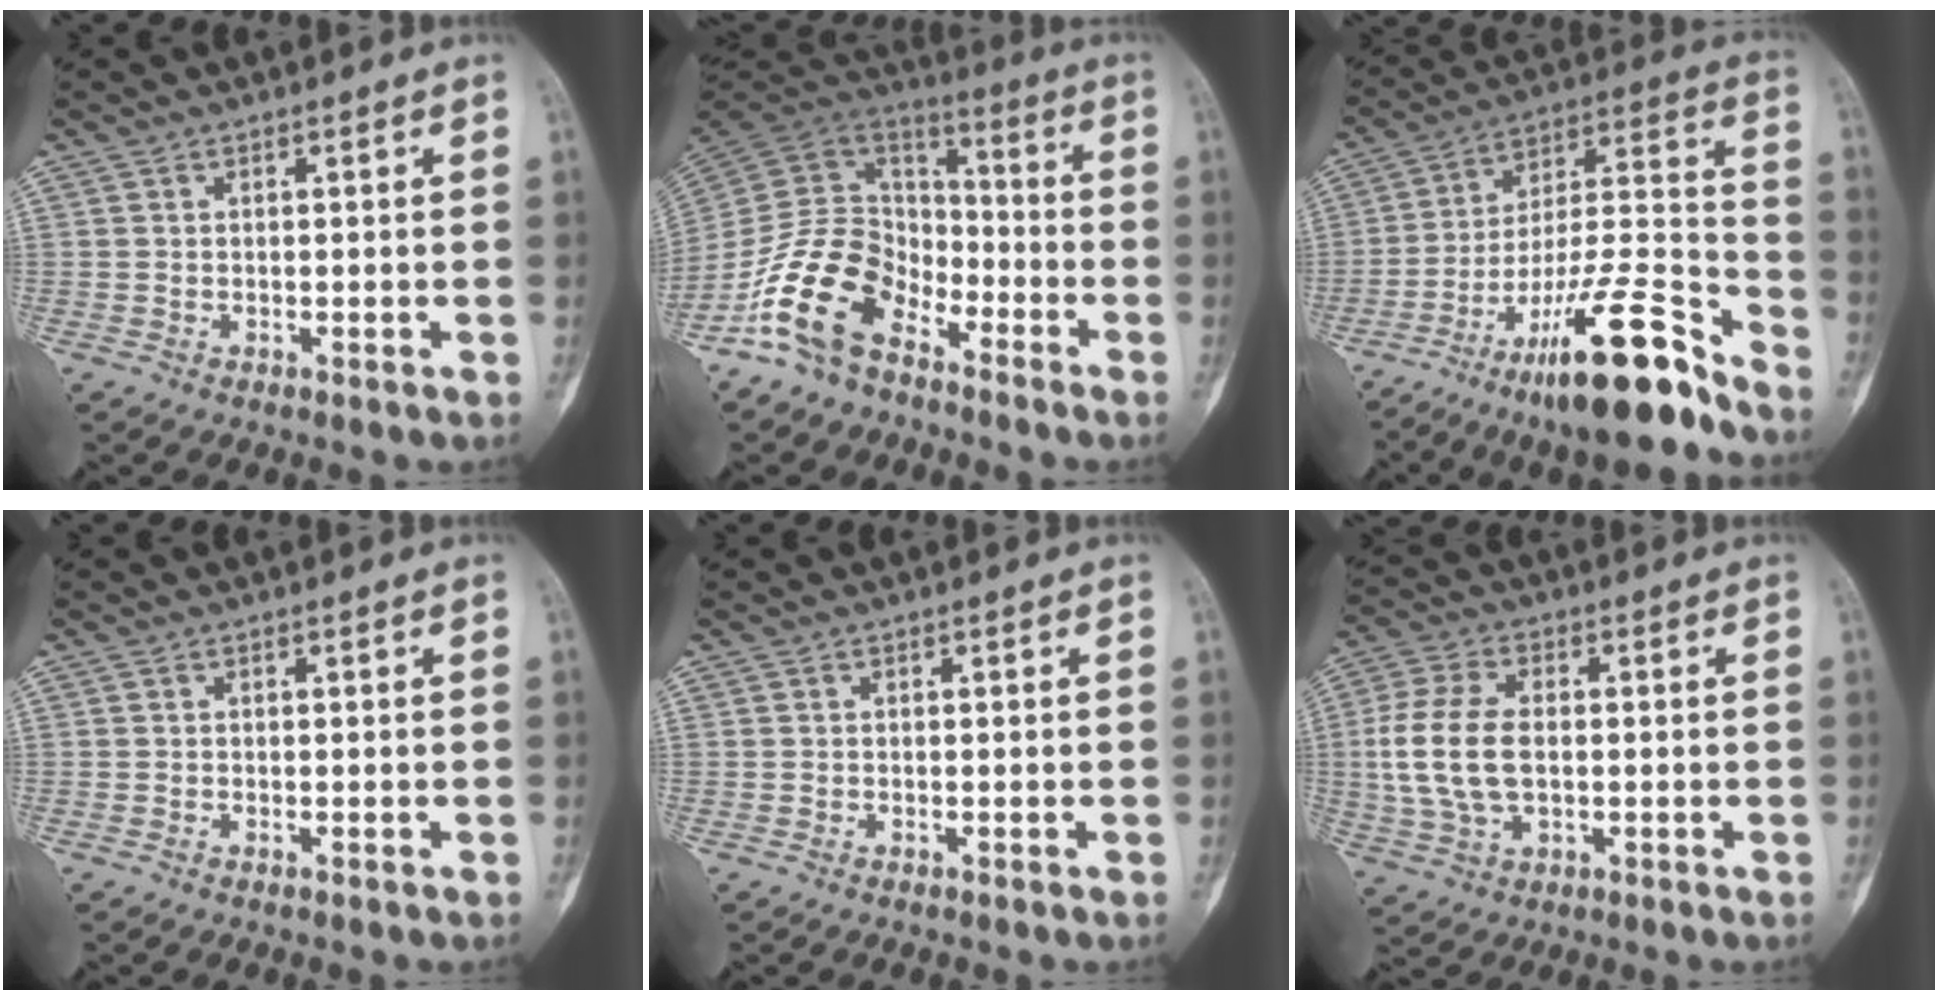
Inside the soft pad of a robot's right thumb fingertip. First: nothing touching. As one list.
[{"total": 15.2, "force": [-9.3, 9.1, 8.0], "torque": [-0.141, 0.079, -0.189]}, {"total": 21.2, "force": [-14.7, 3.9, 14.7], "torque": [-0.243, 0.091, -0.247]}, {"total": 0.0}, {"total": 0.0}, {"total": 12.4, "force": [-0.1, 7.4, 9.9], "torque": [-0.211, 0.009, -0.001]}]